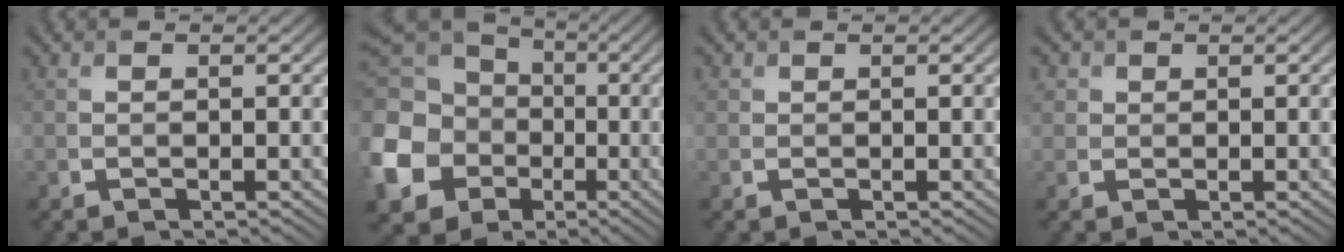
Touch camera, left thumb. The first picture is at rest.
{"total": 18.8, "force": [-3.3, 16.3, 8.8], "torque": [-0.280, -0.034, -0.090]}
{"total": 0.7, "force": [0.3, 0.6, 0.1], "torque": [0.001, -0.002, 0.006]}
{"total": 1.8, "force": [0.7, 1.6, 0.4], "torque": [-0.009, -0.006, 0.014]}